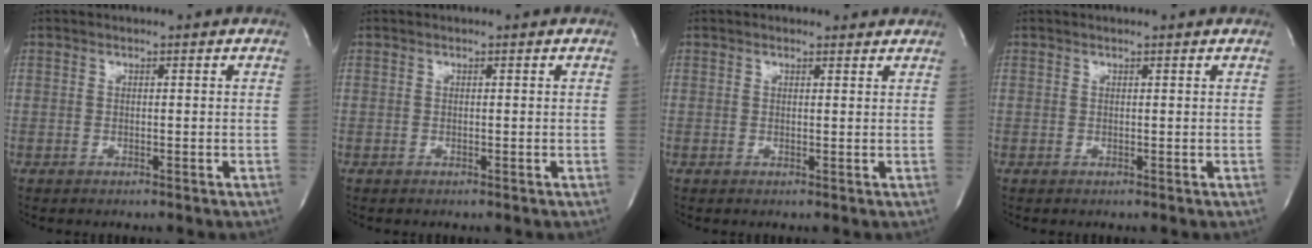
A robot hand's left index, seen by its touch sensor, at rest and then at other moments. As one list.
[{"total": 0.0}, {"total": 2.2, "force": [2.1, 0.7, 0.3], "torque": [-0.010, 0.004, 0.019]}, {"total": 1.3, "force": [1.2, -0.2, 0.4], "torque": [-0.014, 0.007, 0.017]}]